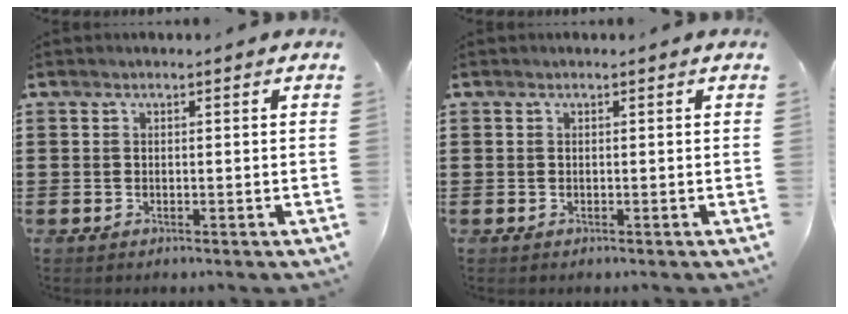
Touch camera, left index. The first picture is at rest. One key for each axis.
{"total": 0.0}